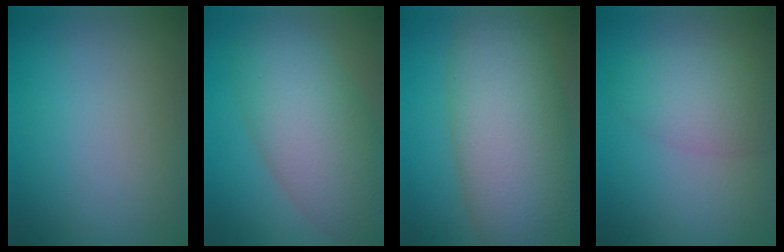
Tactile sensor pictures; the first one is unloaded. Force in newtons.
{"total": 9.0, "press": 9.0, "slide": 0.4}
{"total": 12.3, "press": 12.3, "slide": 0.5}
{"total": 3.9, "press": 3.9, "slide": 0.2}